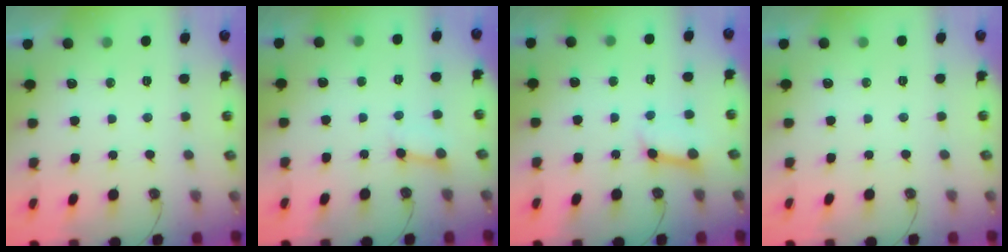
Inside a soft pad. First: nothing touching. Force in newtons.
{"total": 2.8, "press": 2.8, "slide": 0.5}
{"total": 6.5, "press": 6.4, "slide": 0.9}
{"total": 0.0}